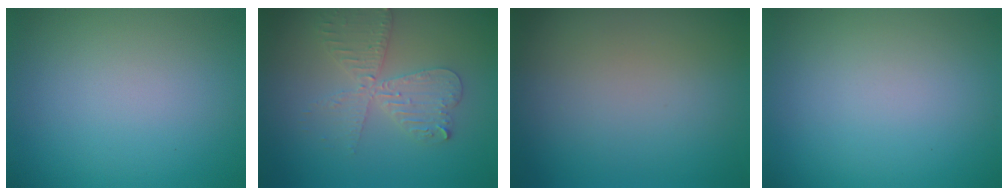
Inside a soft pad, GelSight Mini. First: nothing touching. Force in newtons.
{"total": 4.3, "press": 3.6, "slide": 2.3}
{"total": 0.0}
{"total": 0.0}